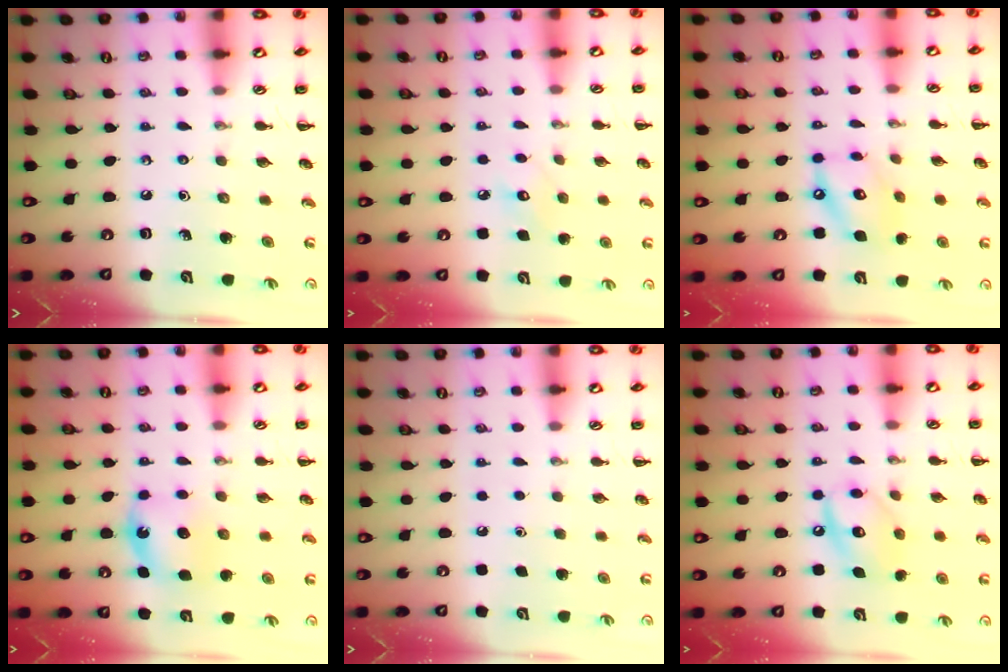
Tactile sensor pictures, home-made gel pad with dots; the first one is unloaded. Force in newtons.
{"total": 6.4, "press": 6.3, "slide": 1.3}
{"total": 10.6, "press": 10.5, "slide": 1.5}
{"total": 5.4, "press": 5.3, "slide": 0.9}
{"total": 1.6, "press": 1.6, "slide": 0.1}
{"total": 11.3, "press": 11.3, "slide": 1.0}